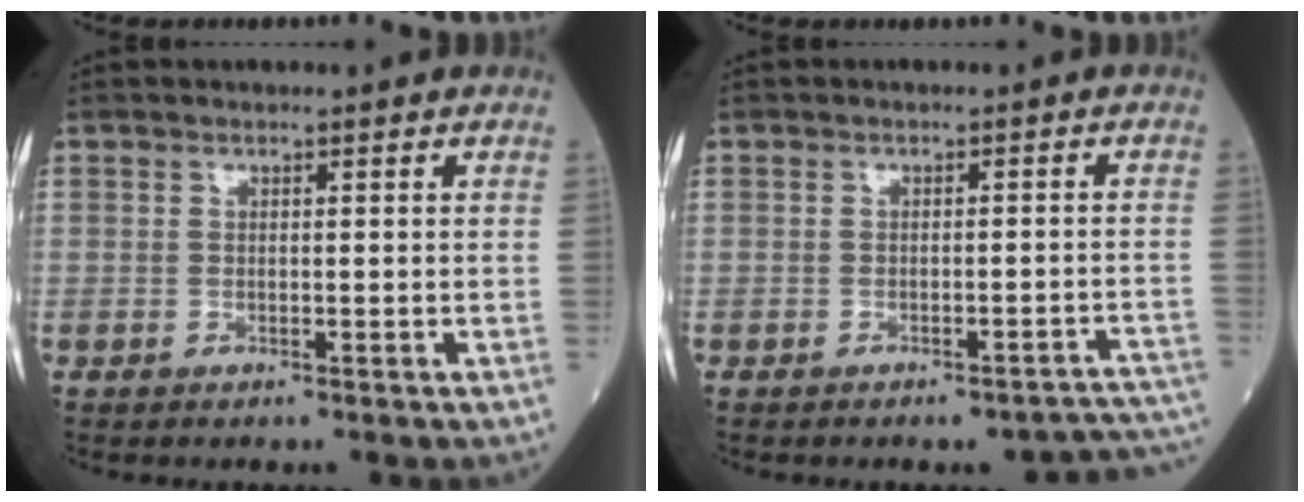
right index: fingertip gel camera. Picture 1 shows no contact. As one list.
[{"total": 8.3, "force": [-7.9, 1.8, 1.5], "torque": [0.009, 0.021, -0.081]}]